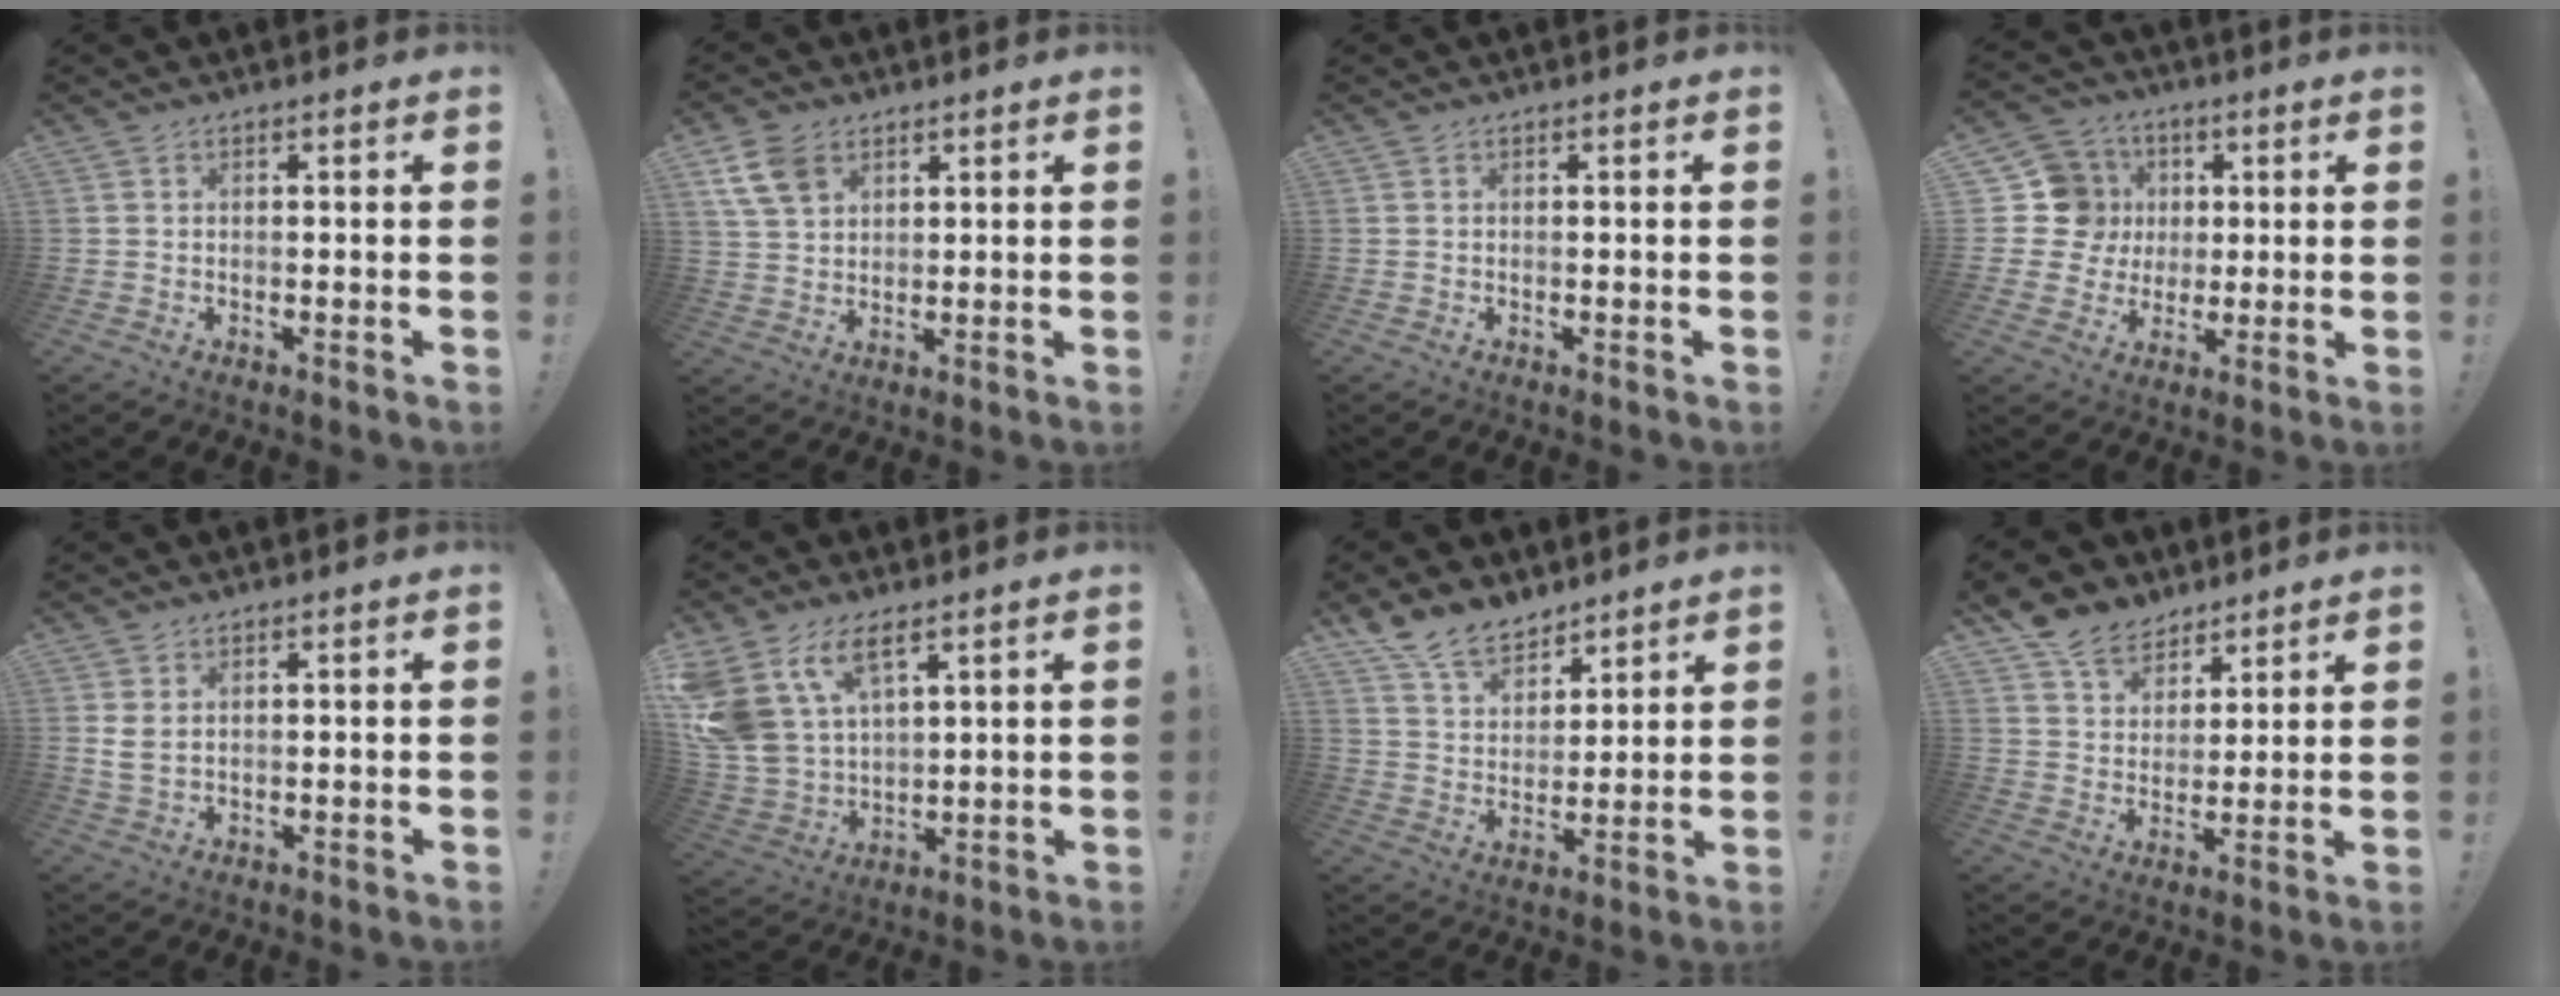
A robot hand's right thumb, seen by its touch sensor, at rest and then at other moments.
{"total": 9.1, "force": [4.7, 6.0, 5.0], "torque": [-0.100, -0.006, 0.094]}
{"total": 0.0}
{"total": 14.0, "force": [2.6, 12.8, 5.1], "torque": [-0.070, -0.002, 0.065]}
{"total": 3.6, "force": [1.2, 2.0, 2.7], "torque": [-0.050, -0.001, 0.021]}
{"total": 14.7, "force": [8.3, 8.5, 8.7], "torque": [-0.203, -0.045, 0.159]}
{"total": 11.8, "force": [9.5, 6.3, 3.3], "torque": [-0.072, -0.063, 0.187]}
{"total": 10.2, "force": [7.6, 6.5, 2.1], "torque": [-0.037, -0.054, 0.150]}